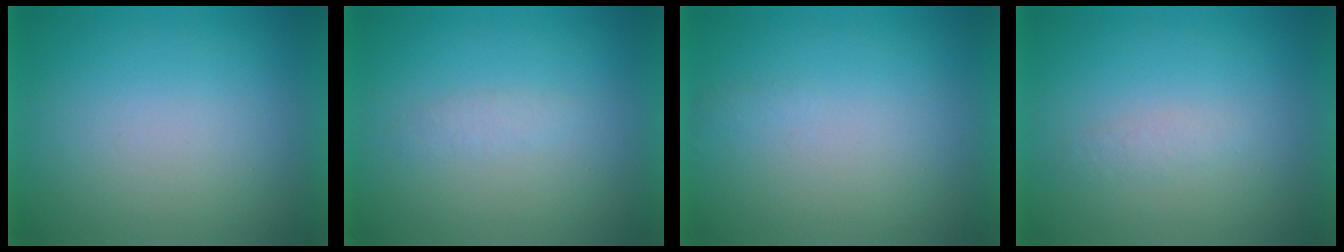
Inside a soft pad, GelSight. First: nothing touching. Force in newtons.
{"total": 1.3}
{"total": 1.1}
{"total": 1.3}